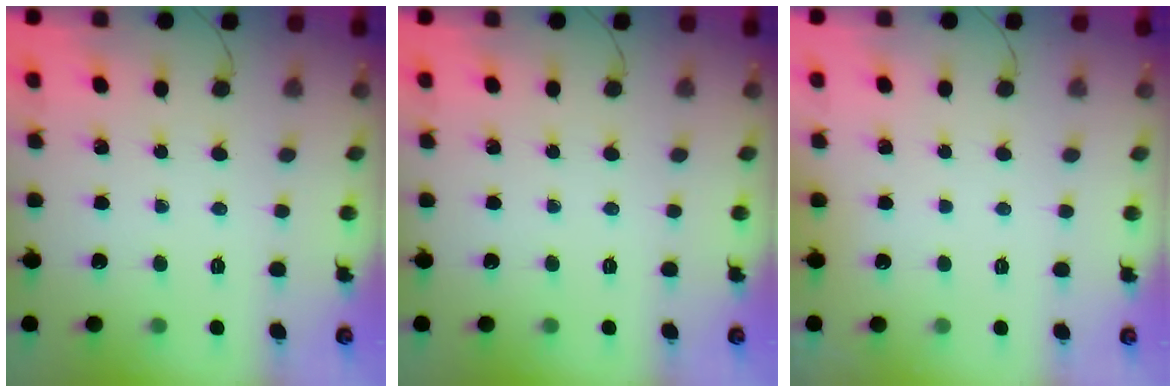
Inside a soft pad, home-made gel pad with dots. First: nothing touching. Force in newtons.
{"total": 0.0}
{"total": 3.0, "press": 3.0, "slide": 0.1}